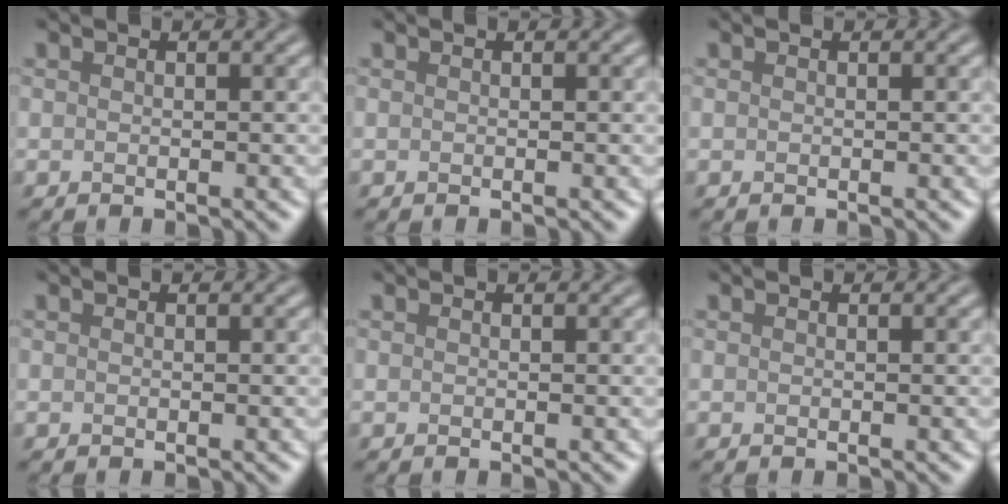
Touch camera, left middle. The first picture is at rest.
{"total": 0.0}
{"total": 0.0}
{"total": 0.0}
{"total": 0.0}
{"total": 0.0}